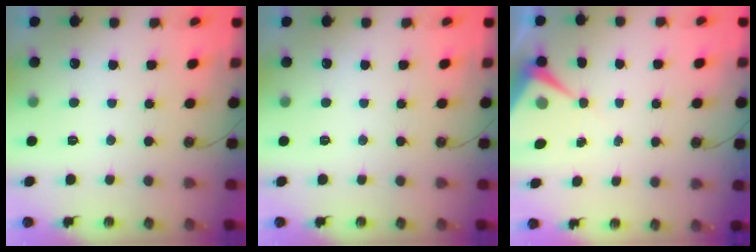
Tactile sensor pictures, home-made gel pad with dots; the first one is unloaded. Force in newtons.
{"total": 0.0}
{"total": 6.2, "press": 6.2, "slide": 0.9}